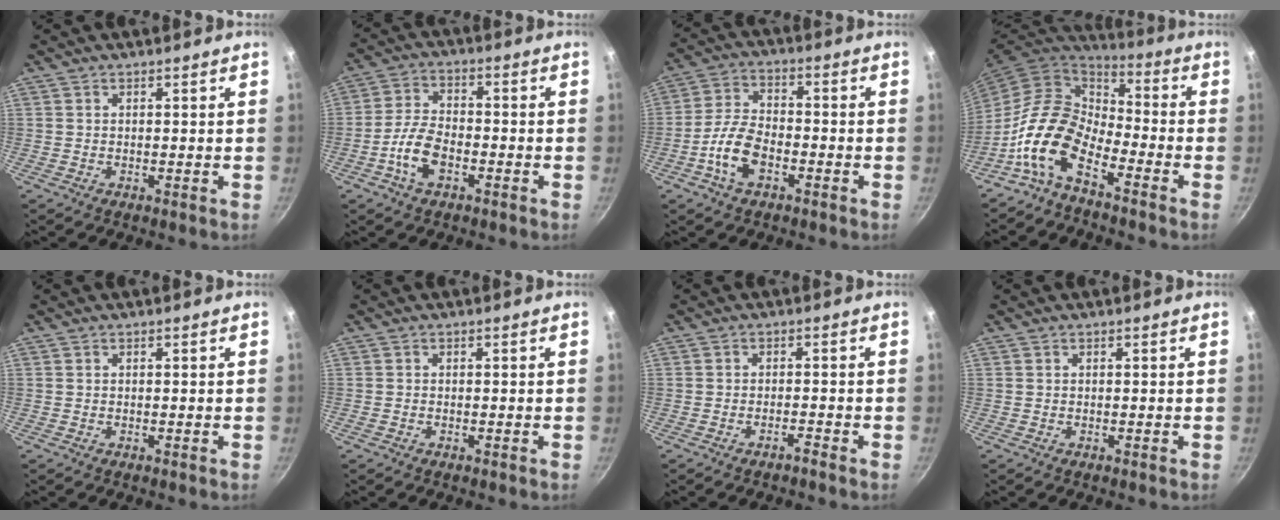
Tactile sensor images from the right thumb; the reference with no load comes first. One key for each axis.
{"total": 7.7, "fx": -3.2, "fy": 4.1, "fz": 5.6, "tx": -0.104, "ty": 0.027, "tz": -0.068}
{"total": 8.9, "fx": -3.7, "fy": 4.8, "fz": 6.5, "tx": -0.118, "ty": 0.032, "tz": -0.078}
{"total": 13.2, "fx": -7.3, "fy": 7.0, "fz": 8.5, "tx": -0.145, "ty": 0.066, "tz": -0.163}
{"total": 0.0}
{"total": 0.0}
{"total": 1.4, "fx": -1.3, "fy": -0.1, "fz": 0.5, "tx": -0.011, "ty": 0.013, "tz": -0.018}
{"total": 0.0}